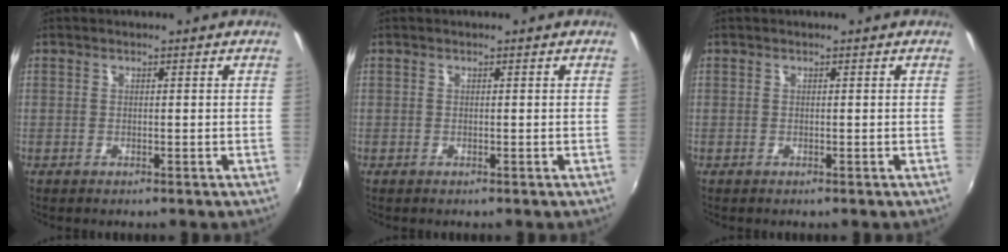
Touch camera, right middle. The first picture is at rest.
{"total": 0.0}
{"total": 0.0}